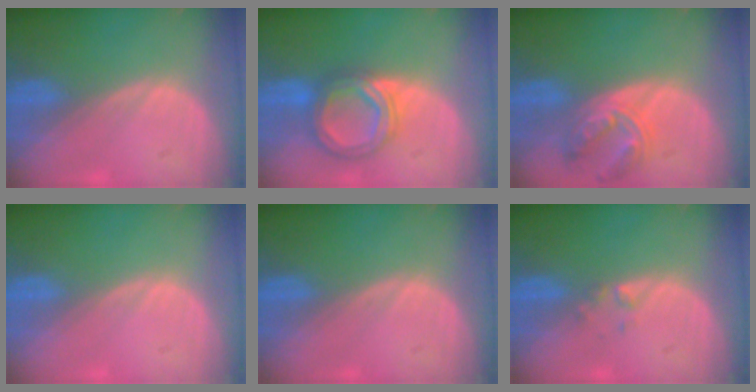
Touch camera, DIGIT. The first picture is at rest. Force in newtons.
{"total": 7.1, "press": 7.1, "slide": 0.5}
{"total": 7.6, "press": 6.6, "slide": 3.7}
{"total": 0.0}
{"total": 0.0}
{"total": 1.2, "press": 1.2, "slide": 0.1}